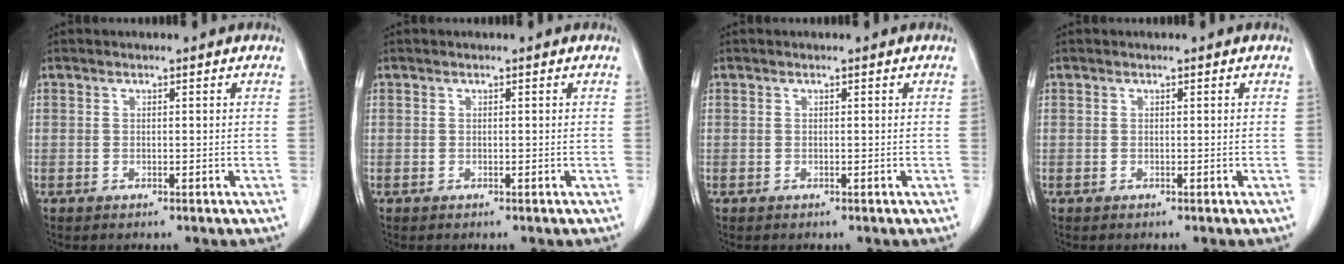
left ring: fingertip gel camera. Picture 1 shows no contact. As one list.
[{"total": 0.0}, {"total": 0.0}, {"total": 0.0}]